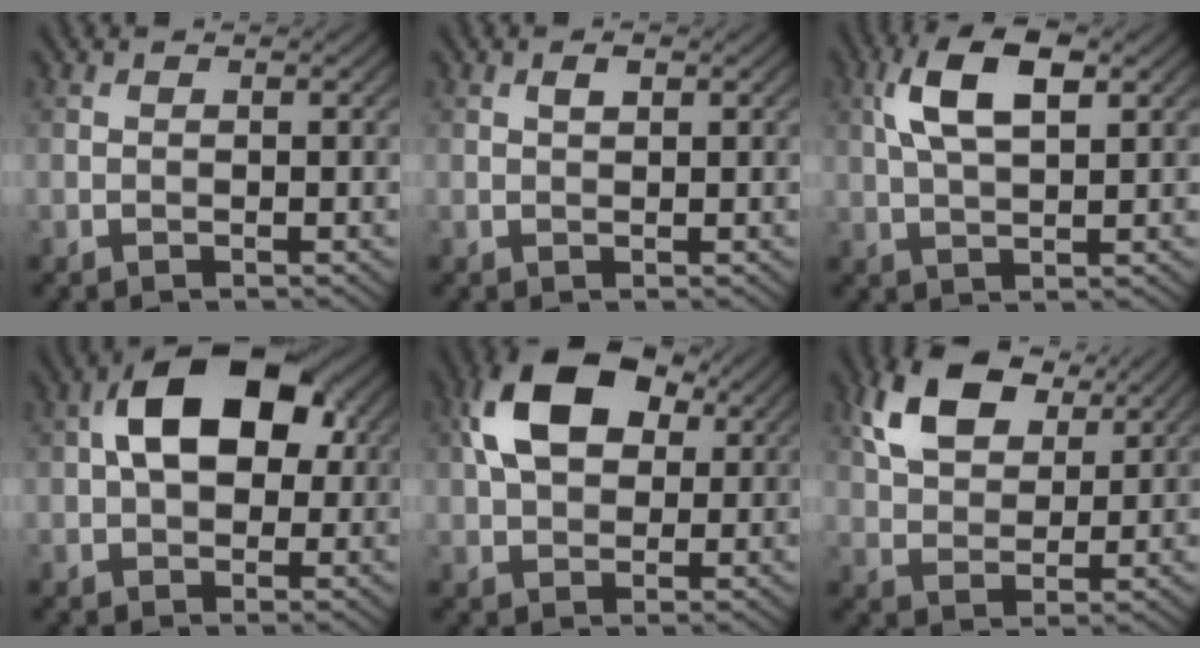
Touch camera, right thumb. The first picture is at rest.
{"total": 1.1, "force": [0.5, 0.4, 0.8], "torque": [-0.016, -0.001, 0.010]}
{"total": 7.4, "force": [2.7, 2.9, 6.3], "torque": [-0.133, 0.013, 0.051]}
{"total": 10.9, "force": [2.2, 6.5, 8.5], "torque": [-0.145, 0.021, 0.025]}
{"total": 11.5, "force": [3.6, 7.1, 8.2], "torque": [-0.174, 0.023, 0.059]}
{"total": 10.3, "force": [5.6, 5.7, 6.5], "torque": [-0.146, 0.009, 0.109]}